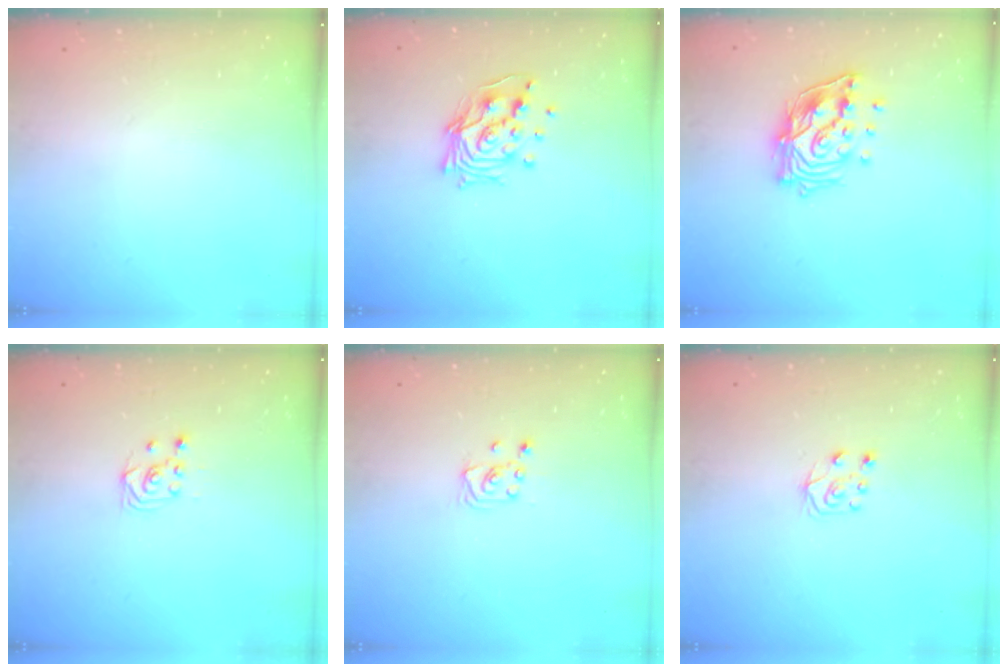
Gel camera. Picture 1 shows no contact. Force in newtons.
{"total": 12.9, "press": 12.8, "slide": 1.1}
{"total": 16.0, "press": 15.9, "slide": 2.0}
{"total": 2.5, "press": 2.2, "slide": 1.2}
{"total": 3.4, "press": 3.4, "slide": 0.4}
{"total": 6.1, "press": 6.1, "slide": 0.5}